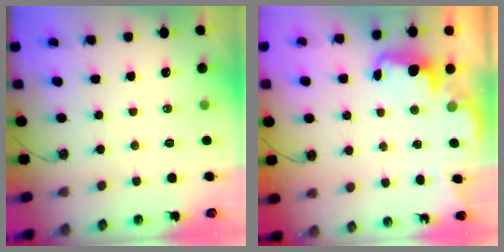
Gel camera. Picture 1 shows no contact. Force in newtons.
{"total": 2.4, "press": 2.4, "slide": 0.5}